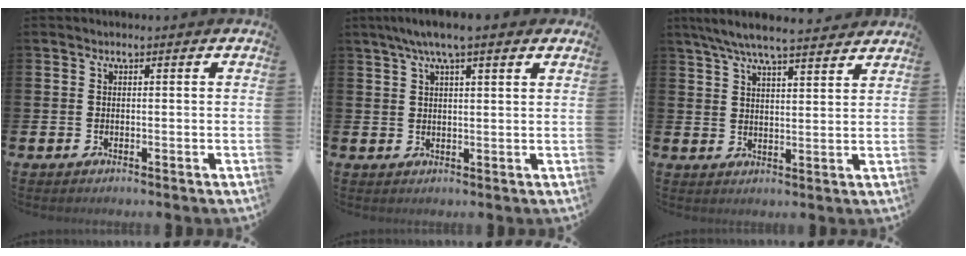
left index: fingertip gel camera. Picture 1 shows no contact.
{"total": 5.1, "force": [3.9, 0.7, 3.2], "torque": [-0.062, -0.005, 0.067]}
{"total": 6.9, "force": [6.4, 0.5, 2.5], "torque": [-0.064, -0.025, 0.115]}